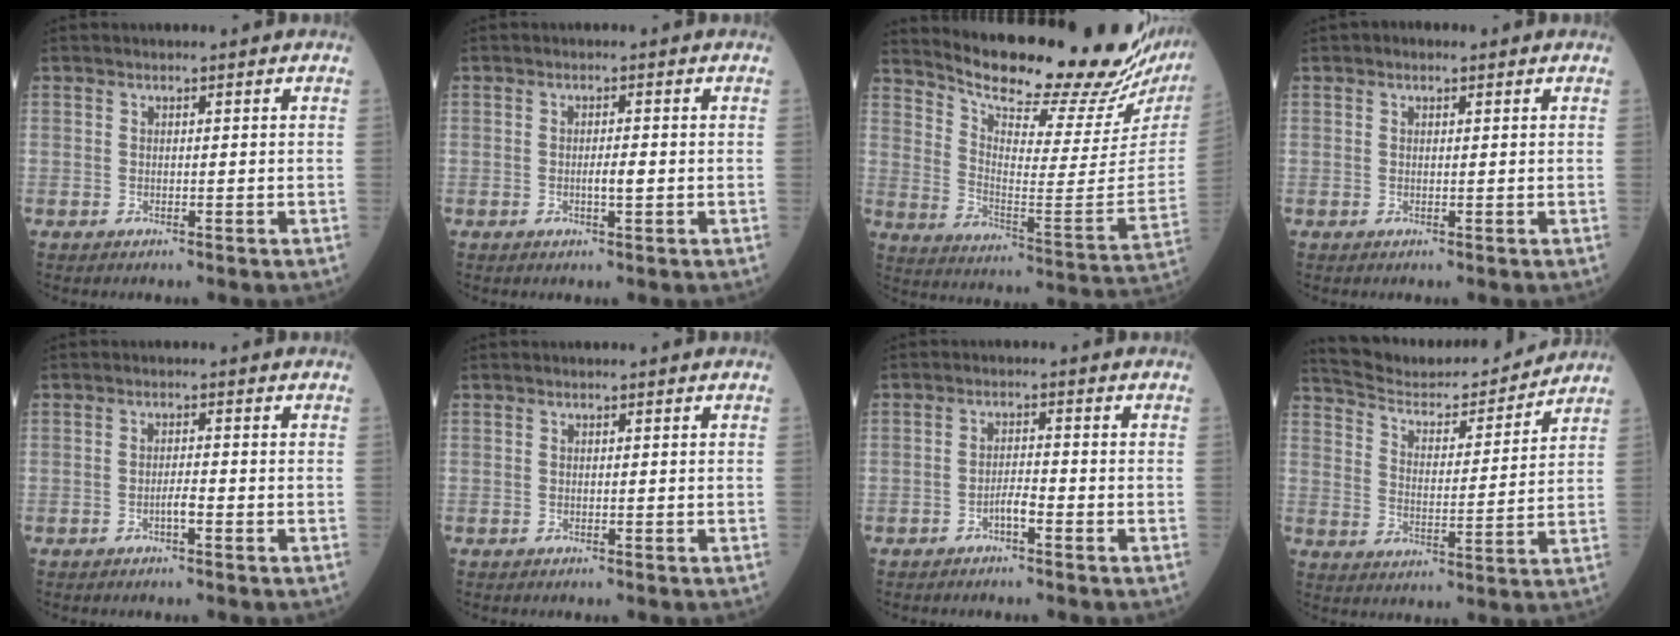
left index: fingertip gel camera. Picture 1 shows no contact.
{"total": 1.9, "force": [-0.7, 0.2, 1.7], "torque": [-0.031, -0.004, -0.012]}
{"total": 25.7, "force": [23.5, 1.9, 10.2], "torque": [-0.168, -0.108, 0.312]}
{"total": 0.7, "force": [0.1, 0.5, 0.4], "torque": [-0.012, -0.001, -0.003]}
{"total": 1.8, "force": [-1.2, 0.1, 1.3], "torque": [-0.023, -0.002, -0.022]}
{"total": 0.0}
{"total": 2.4, "force": [-1.8, 0.3, 1.5], "torque": [-0.027, -0.001, -0.034]}
{"total": 15.7, "force": [15.0, 2.0, 4.3], "torque": [-0.074, -0.007, 0.231]}